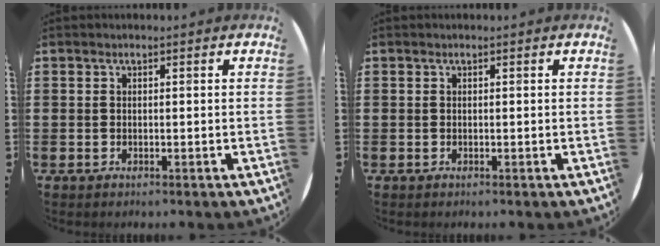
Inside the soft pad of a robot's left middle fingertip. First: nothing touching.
{"total": 0.0}